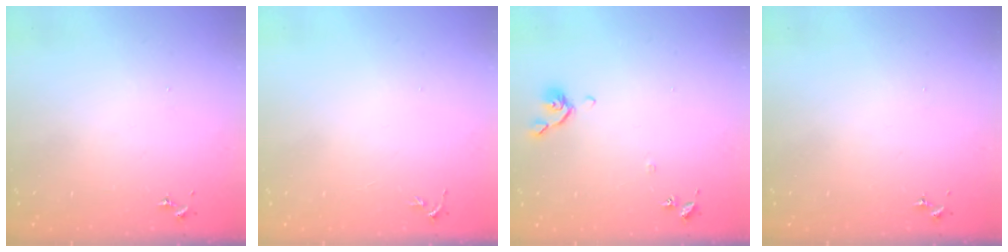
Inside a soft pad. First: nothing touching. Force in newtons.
{"total": 3.3, "press": 3.2, "slide": 0.4}
{"total": 6.7, "press": 6.6, "slide": 1.0}
{"total": 0.0}